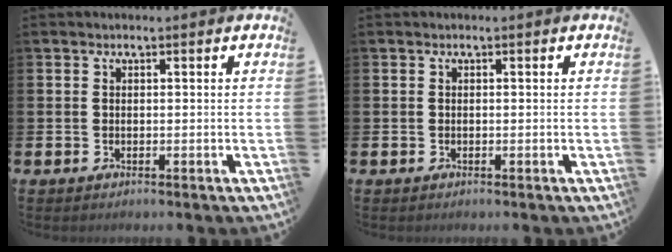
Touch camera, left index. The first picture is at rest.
{"total": 0.0}